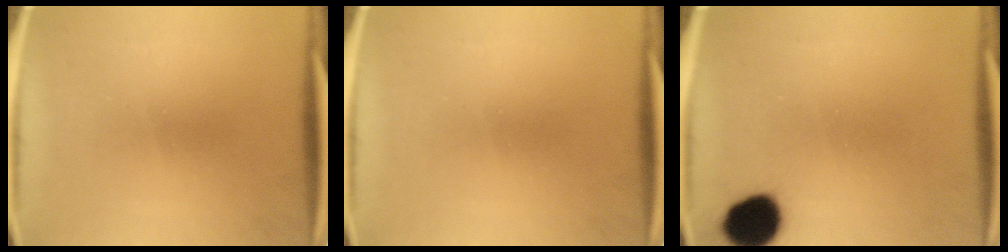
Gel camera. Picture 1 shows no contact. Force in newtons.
{"total": 0.0}
{"total": 10.2}